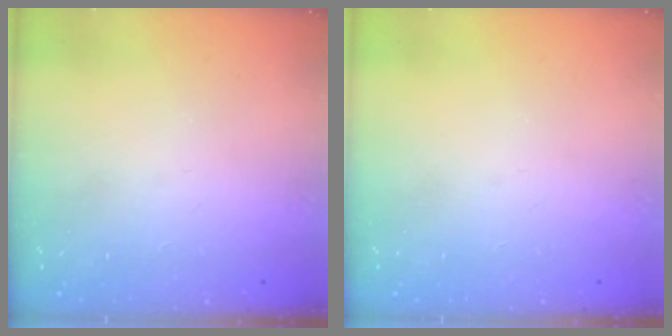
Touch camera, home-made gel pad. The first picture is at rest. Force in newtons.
{"total": 0.0}